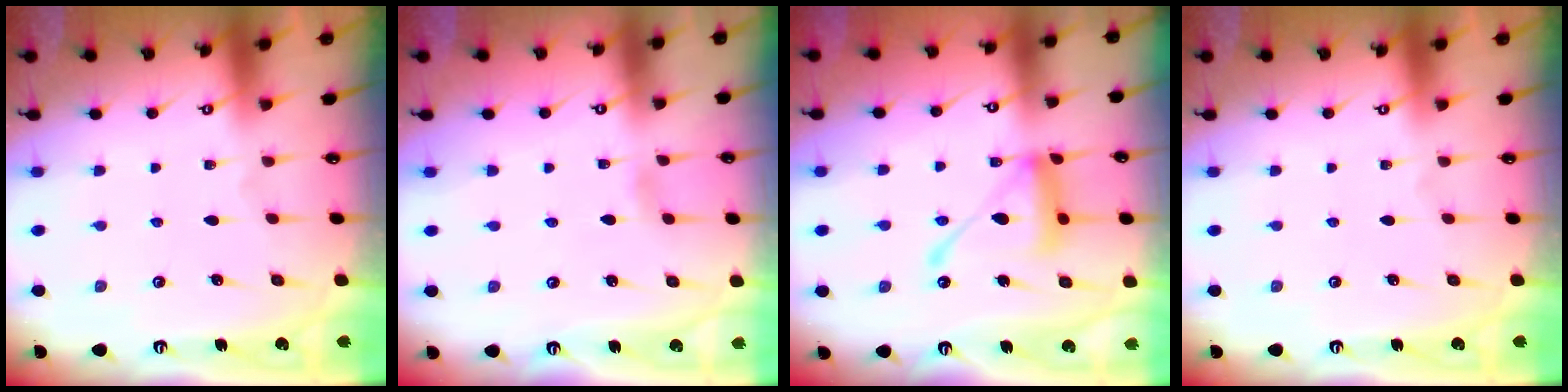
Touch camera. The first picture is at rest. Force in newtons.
{"total": 1.6, "press": 1.6, "slide": 0.2}
{"total": 14.2, "press": 14.1, "slide": 1.3}
{"total": 0.0}